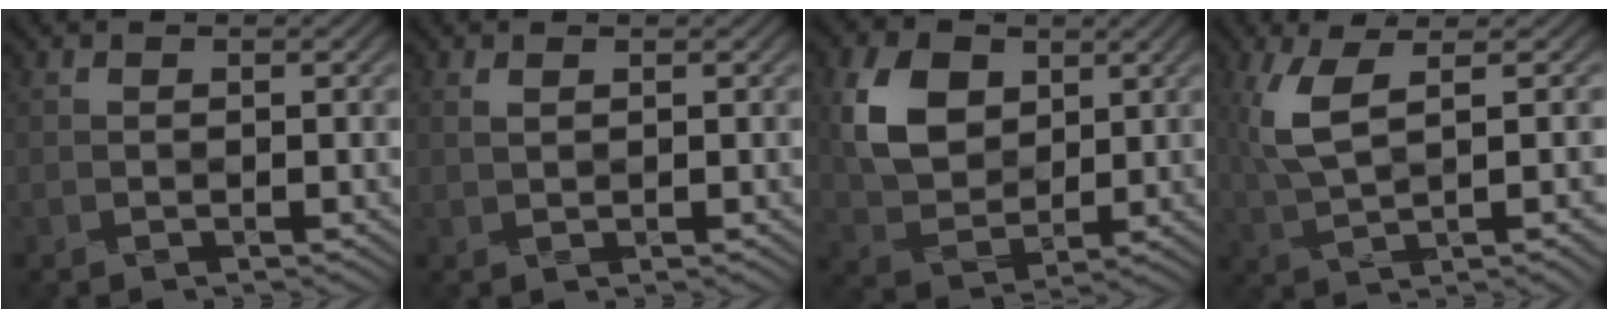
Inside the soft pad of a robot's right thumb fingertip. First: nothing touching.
{"total": 0.8, "force": [0.4, 0.1, 0.6], "torque": [-0.014, 0.000, 0.008]}
{"total": 8.8, "force": [2.7, 6.3, 5.6], "torque": [-0.129, 0.003, 0.047]}
{"total": 8.5, "force": [1.1, 2.7, 7.9], "torque": [-0.166, 0.005, 0.019]}